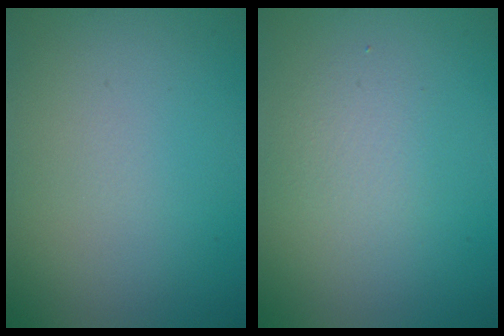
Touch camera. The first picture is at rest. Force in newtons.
{"total": 1.9, "press": 1.9, "slide": 0.0}